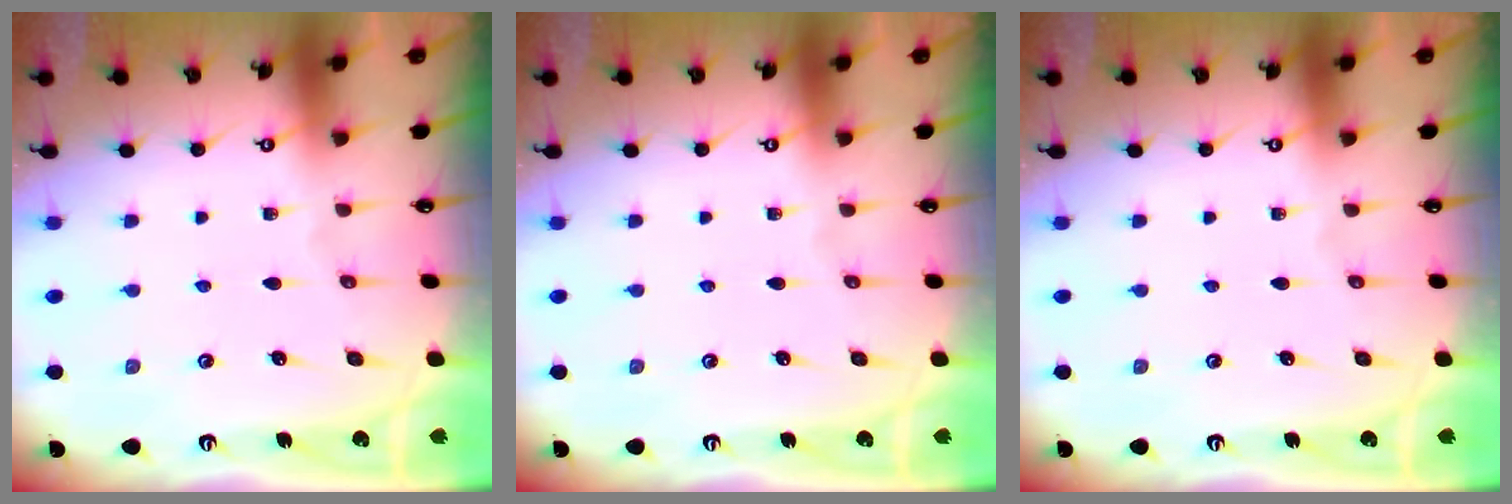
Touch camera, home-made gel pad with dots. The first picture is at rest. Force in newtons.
{"total": 0.0}
{"total": 0.0}